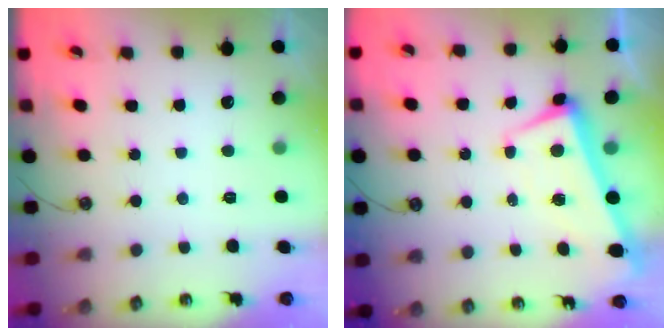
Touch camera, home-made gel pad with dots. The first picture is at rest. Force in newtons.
{"total": 2.2, "press": 2.1, "slide": 0.7}